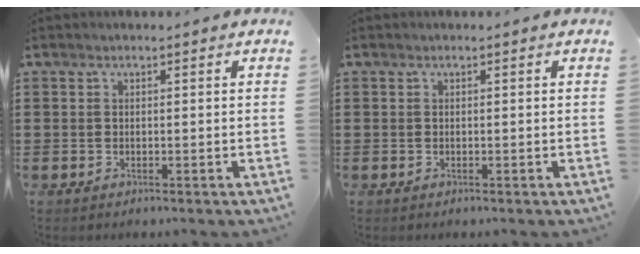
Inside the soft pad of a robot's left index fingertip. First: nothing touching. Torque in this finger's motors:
{"motor_torque": [0.00, 0.00, 0.00, 0.00]}